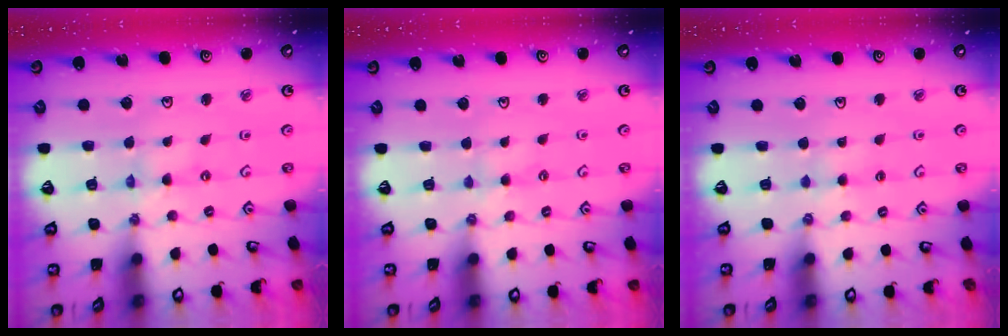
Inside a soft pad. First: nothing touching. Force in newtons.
{"total": 1.9, "press": 1.9, "slide": 0.3}
{"total": 3.4, "press": 3.4, "slide": 0.5}